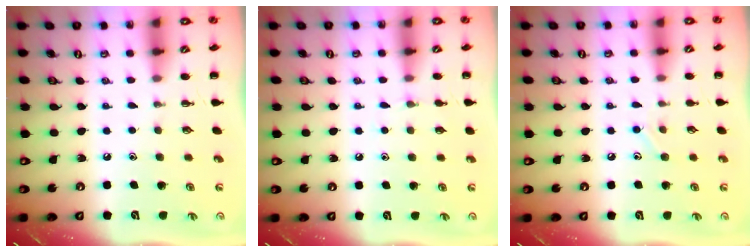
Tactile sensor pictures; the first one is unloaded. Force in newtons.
{"total": 4.3, "press": 4.0, "slide": 1.5}
{"total": 6.6, "press": 6.4, "slide": 1.8}